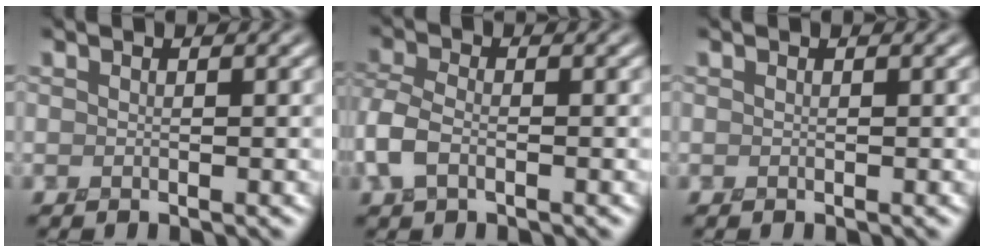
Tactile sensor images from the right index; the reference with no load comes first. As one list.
[{"total": 3.1, "force": [-1.3, 1.7, 2.2], "torque": [-0.061, 0.004, -0.036]}, {"total": 0.0}]